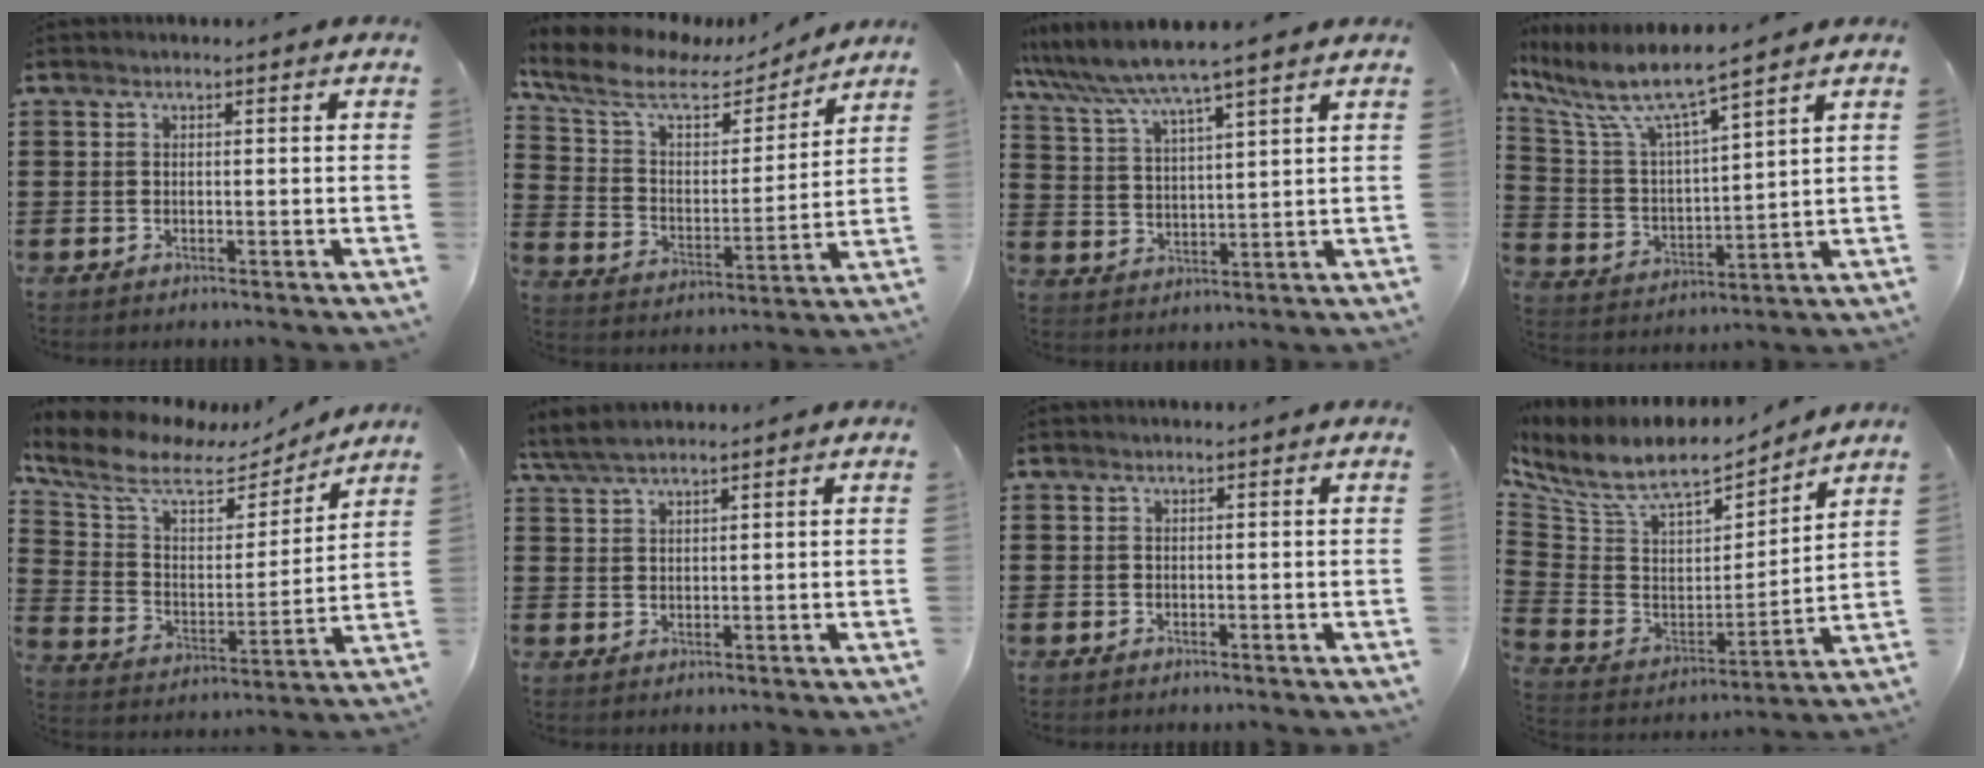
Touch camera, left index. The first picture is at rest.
{"total": 9.3, "force": [7.0, 3.6, 4.9], "torque": [-0.127, -0.030, 0.119]}
{"total": 6.3, "force": [5.6, -0.4, 2.7], "torque": [-0.076, -0.029, 0.094]}
{"total": 7.2, "force": [5.8, 0.9, 4.1], "torque": [-0.109, -0.034, 0.092]}
{"total": 9.1, "force": [6.8, 3.7, 4.7], "torque": [-0.124, -0.035, 0.115]}
{"total": 3.4, "force": [2.9, 0.7, 1.6], "torque": [-0.039, 0.001, 0.054]}
{"total": 0.0}
{"total": 9.2, "force": [7.5, 3.0, 4.3], "torque": [-0.118, -0.047, 0.131]}